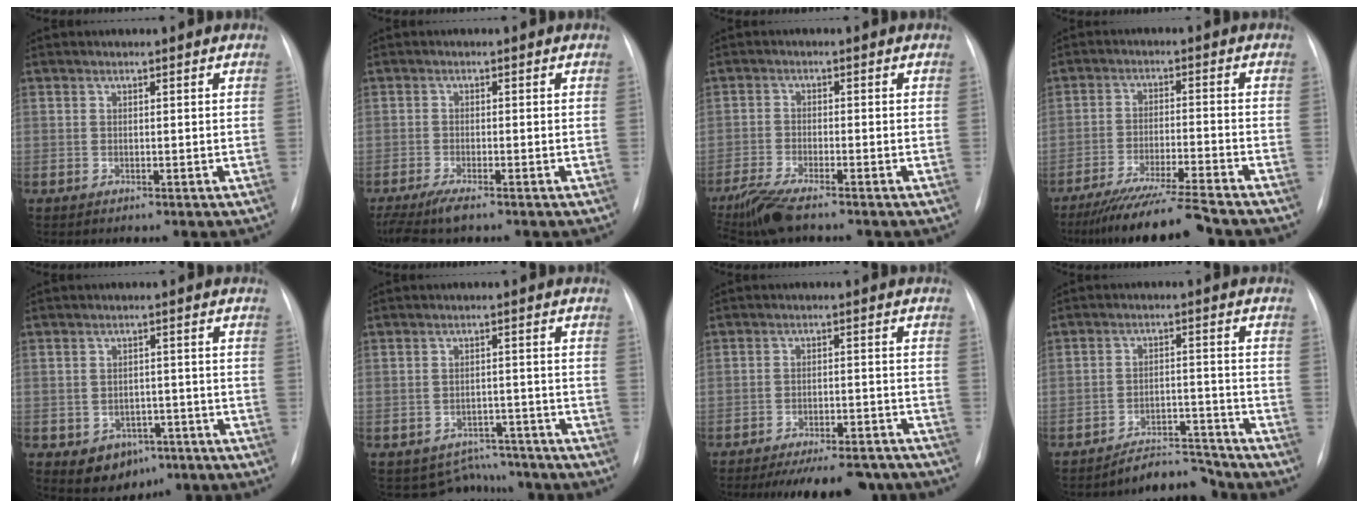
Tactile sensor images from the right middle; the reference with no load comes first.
{"total": 5.4, "force": [-4.1, 0.5, 3.4], "torque": [-0.067, -0.016, -0.072]}
{"total": 7.2, "force": [-5.9, 0.6, 4.2], "torque": [-0.088, -0.022, -0.108]}
{"total": 11.9, "force": [-10.3, -1.2, 5.7], "torque": [-0.086, -0.034, -0.170]}
{"total": 5.9, "force": [-3.0, 4.4, 2.6], "torque": [-0.039, 0.006, -0.031]}
{"total": 6.5, "force": [-5.9, 2.4, -1.1], "torque": [0.020, 0.025, -0.074]}
{"total": 13.4, "force": [-11.9, 3.8, 5.0], "torque": [-0.066, 0.004, -0.152]}
{"total": 5.9, "force": [-5.8, 0.9, -0.1], "torque": [0.007, 0.018, -0.089]}